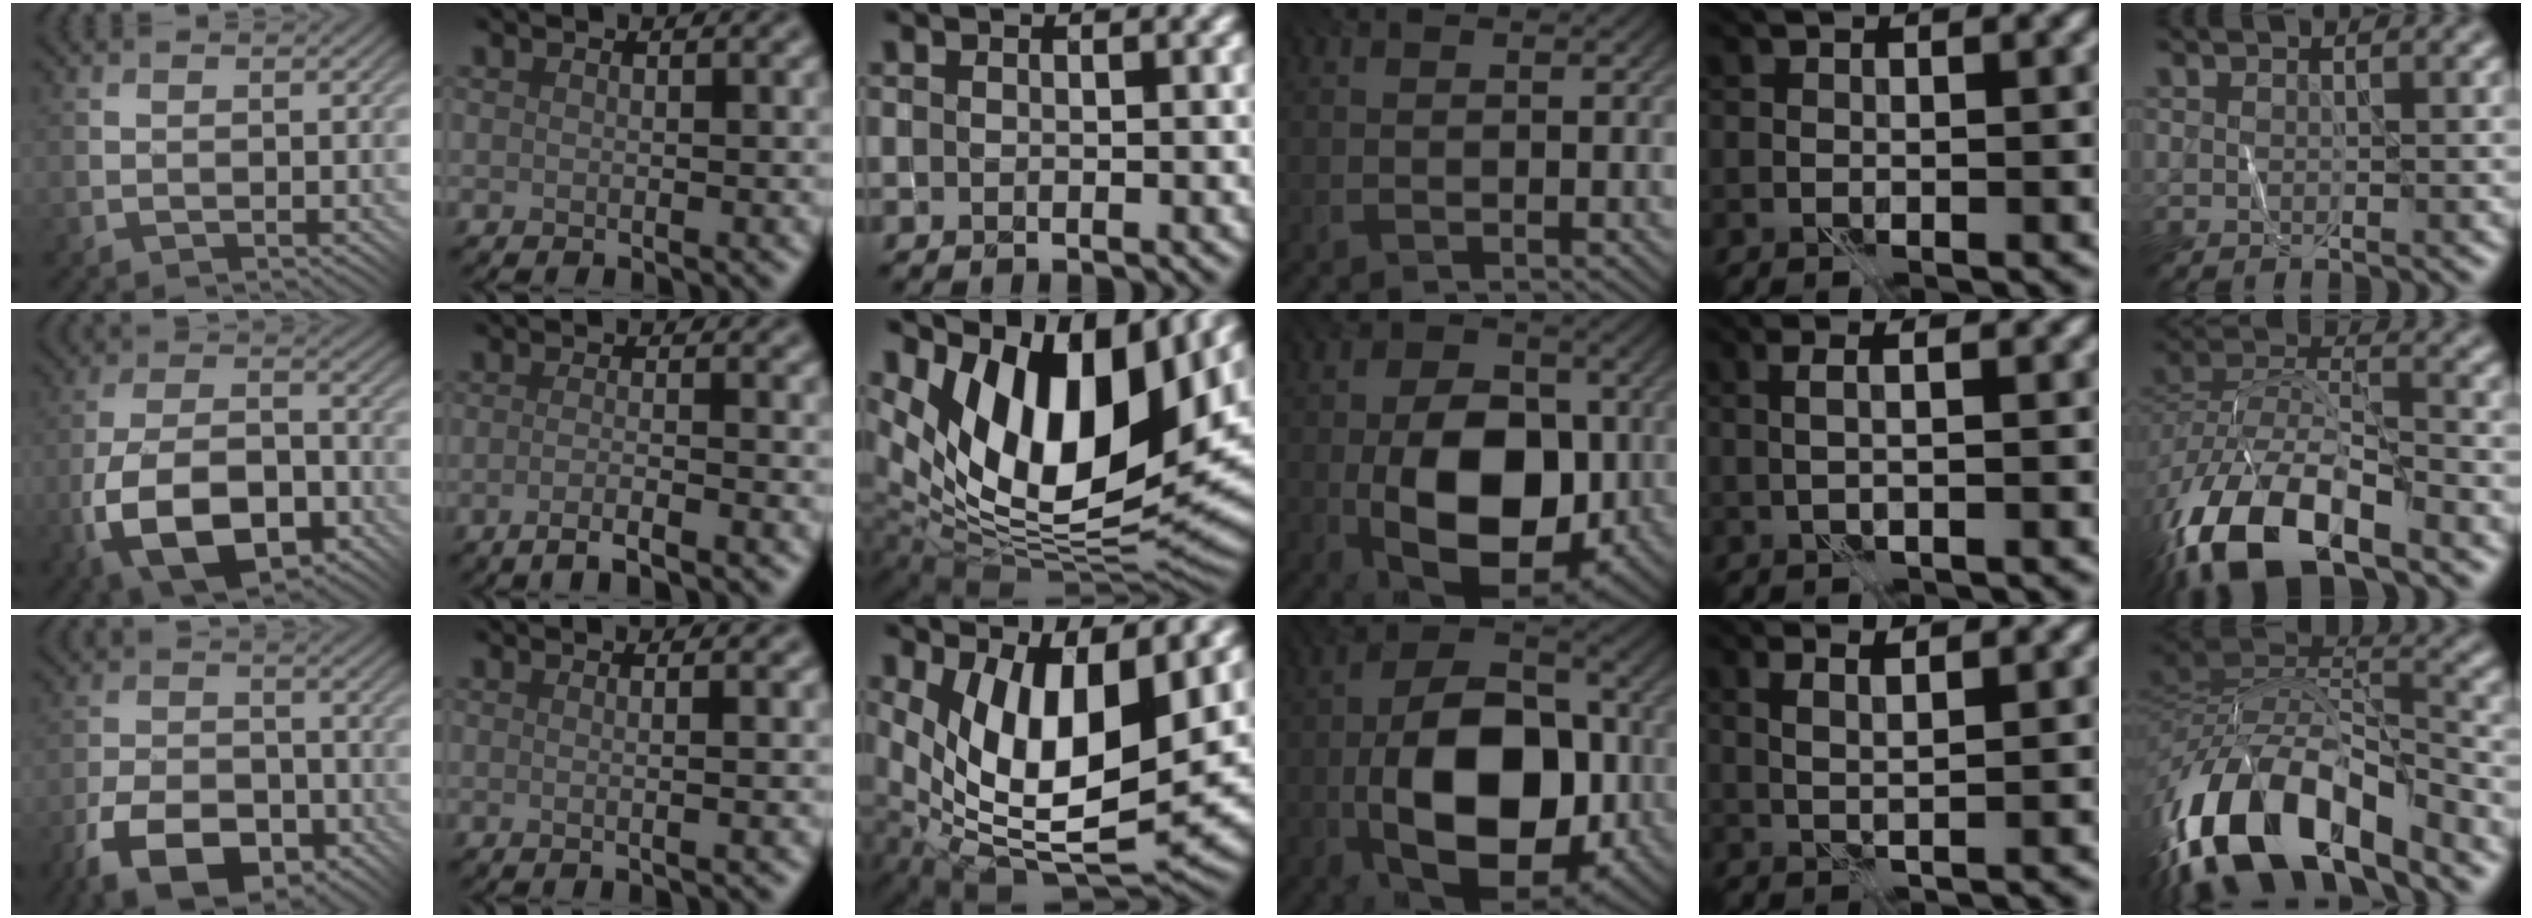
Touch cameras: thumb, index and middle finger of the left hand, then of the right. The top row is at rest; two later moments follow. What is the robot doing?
{"motion": "fold", "object": "shorts"}